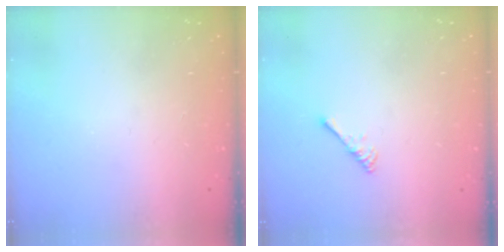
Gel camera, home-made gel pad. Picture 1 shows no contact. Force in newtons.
{"total": 2.5, "press": 2.5, "slide": 0.4}